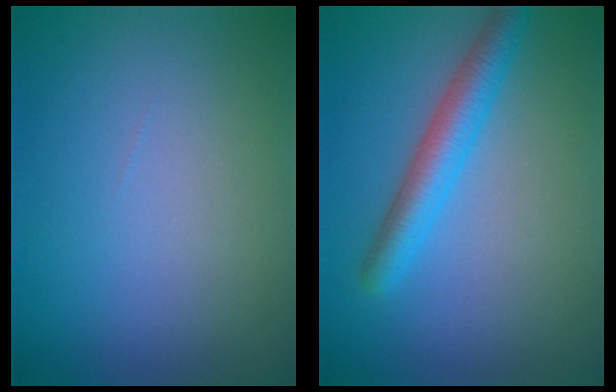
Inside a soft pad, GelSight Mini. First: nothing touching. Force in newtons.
{"total": 3.8, "press": 3.8, "slide": 0.1}